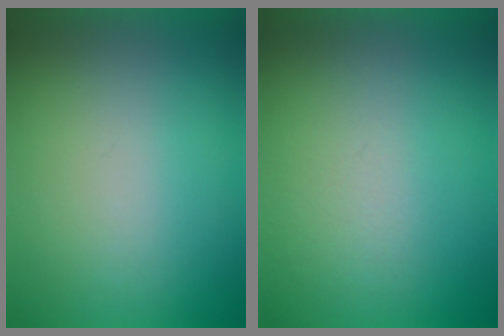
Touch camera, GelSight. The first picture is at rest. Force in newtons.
{"total": 3.6}